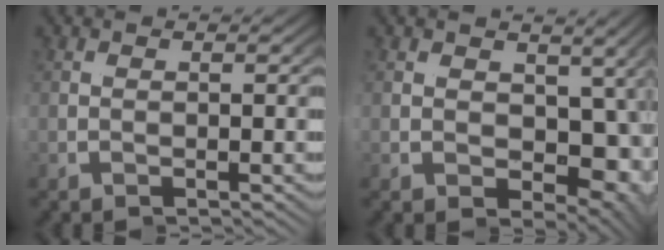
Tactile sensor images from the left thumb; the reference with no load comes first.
{"total": 9.2, "force": [0.3, 6.3, 6.7], "torque": [-0.091, -0.013, 0.014]}